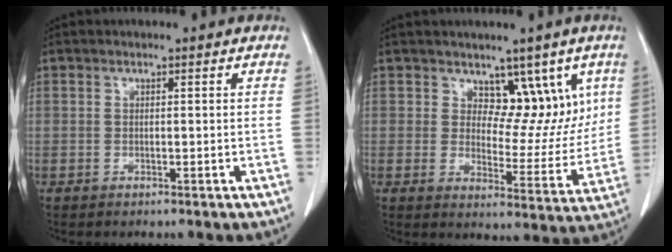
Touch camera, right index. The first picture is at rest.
{"total": 8.7, "force": [4.9, 4.9, 5.3], "torque": [-0.044, -0.004, 0.077]}